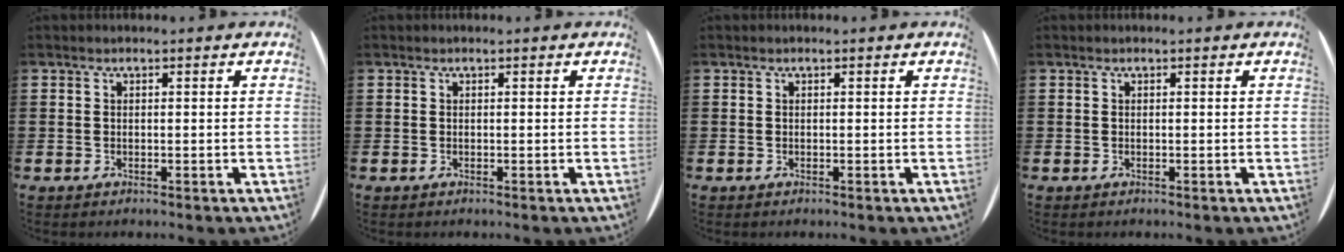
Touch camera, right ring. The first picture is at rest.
{"total": 0.0}
{"total": 0.0}
{"total": 0.0}